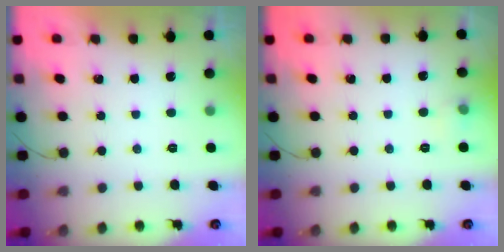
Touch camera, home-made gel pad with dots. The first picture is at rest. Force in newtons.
{"total": 5.0, "press": 3.7, "slide": 3.3}